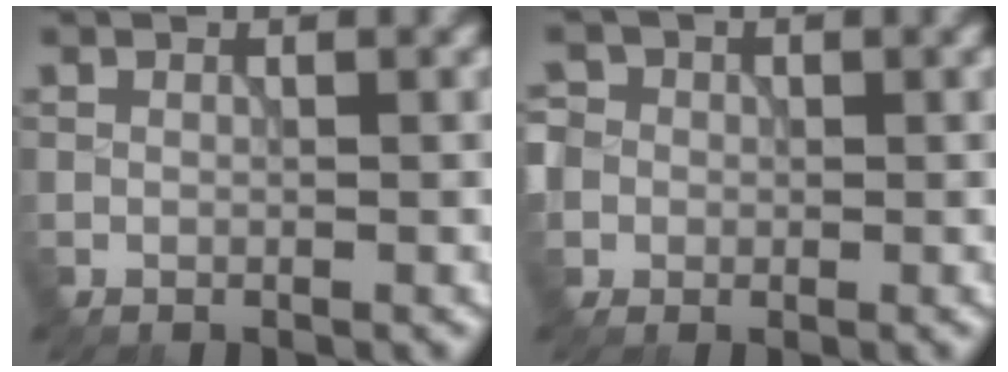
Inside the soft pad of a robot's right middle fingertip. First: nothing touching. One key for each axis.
{"total": 4.7, "fx": 0.0, "fy": 4.4, "fz": 1.5, "tx": -0.033, "ty": 0.027, "tz": -0.022}